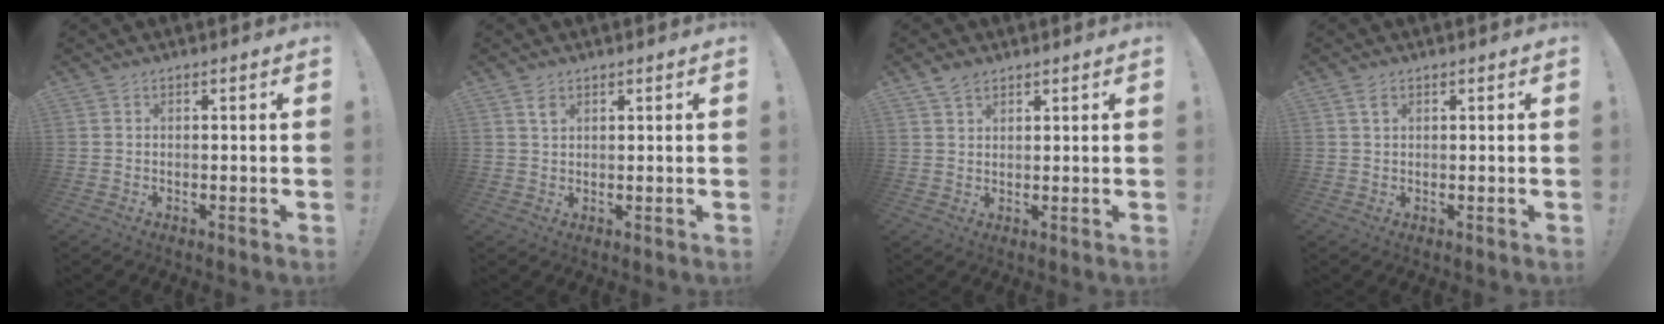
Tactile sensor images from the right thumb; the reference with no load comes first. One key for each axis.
{"total": 2.2, "fx": 1.4, "fy": 1.3, "fz": 1.1, "tx": -0.015, "ty": -0.004, "tz": 0.024}
{"total": 3.3, "fx": 2.5, "fy": 1.6, "fz": 1.4, "tx": -0.021, "ty": -0.011, "tz": 0.047}
{"total": 1.9, "fx": 1.0, "fy": 1.0, "fz": 1.2, "tx": -0.025, "ty": 0.002, "tz": 0.019}